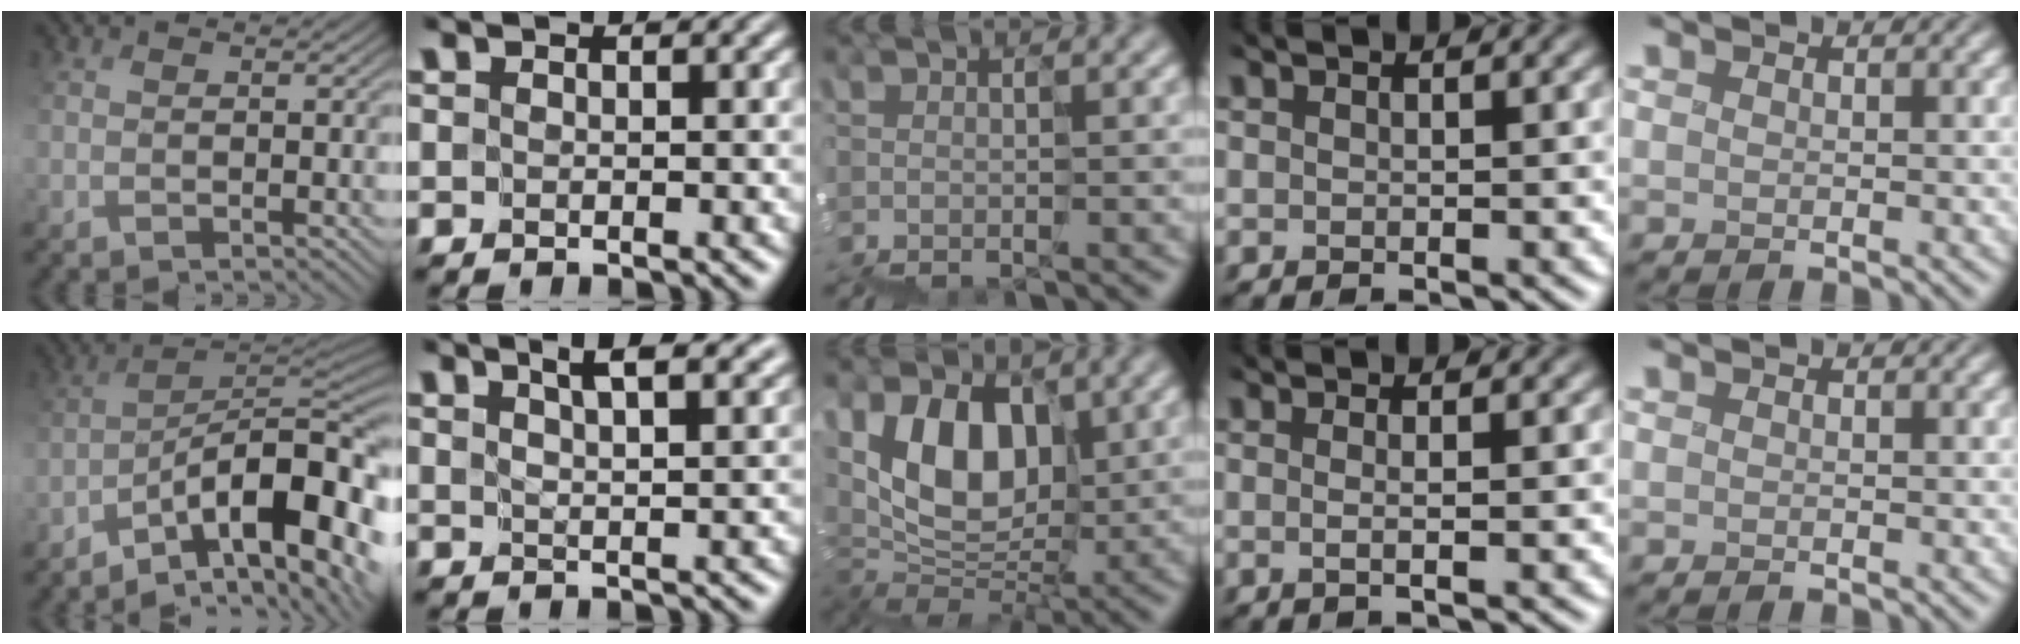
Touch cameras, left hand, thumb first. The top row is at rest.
{"thumb": {"total": 15.6, "force": [-8.6, 5.3, 11.8], "torque": [-0.166, 0.005, -0.134]}, "index": {"total": 5.9, "force": [4.1, 1.9, 3.8], "torque": [-0.024, 0.025, 0.034]}, "middle": {"total": 6.5, "force": [2.0, 4.7, 4.0], "torque": [-0.073, 0.014, 0.026]}, "ring": {"total": 2.9, "force": [0.9, 1.0, 2.5], "torque": [-0.023, 0.010, -0.014]}}